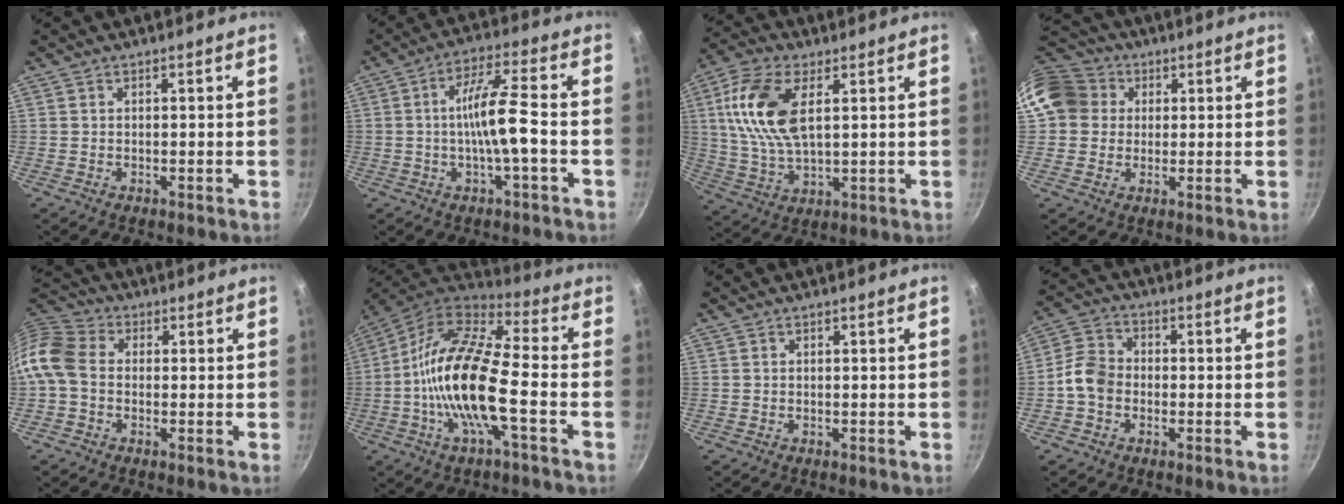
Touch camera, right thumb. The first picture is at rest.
{"total": 9.2, "force": [-1.6, 1.3, 9.0], "torque": [-0.163, 0.030, -0.033]}
{"total": 14.0, "force": [3.8, 7.1, 11.5], "torque": [-0.226, -0.004, 0.074]}
{"total": 12.9, "force": [3.5, 11.3, 5.3], "torque": [-0.086, 0.023, 0.055]}
{"total": 9.5, "force": [-0.9, 7.3, 6.0], "torque": [-0.113, 0.024, -0.040]}
{"total": 18.5, "force": [-3.6, 5.8, 17.2], "torque": [-0.328, 0.040, -0.090]}
{"total": 0.0}
{"total": 6.7, "force": [-1.6, 5.3, 3.7], "torque": [-0.052, 0.023, -0.047]}